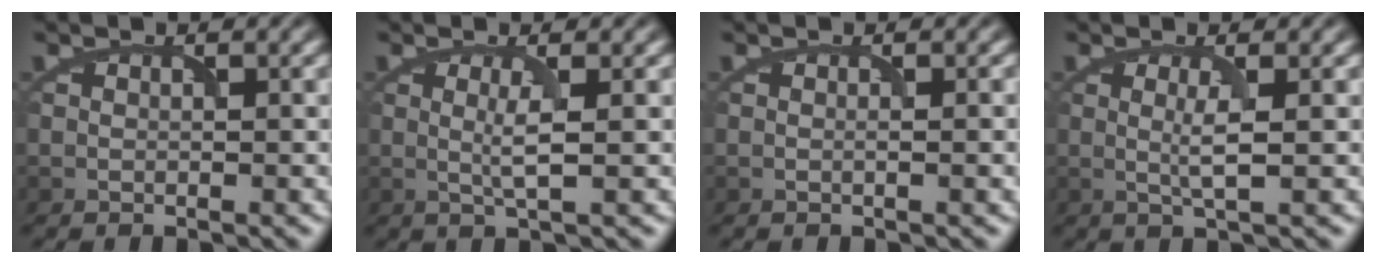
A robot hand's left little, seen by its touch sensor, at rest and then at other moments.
{"total": 1.9, "force": [0.0, 0.2, 1.9], "torque": [-0.034, -0.002, 0.003]}
{"total": 1.1, "force": [0.1, 0.4, 1.1], "torque": [-0.008, -0.004, -0.004]}
{"total": 1.9, "force": [0.0, 0.2, 1.9], "torque": [-0.033, -0.002, 0.002]}